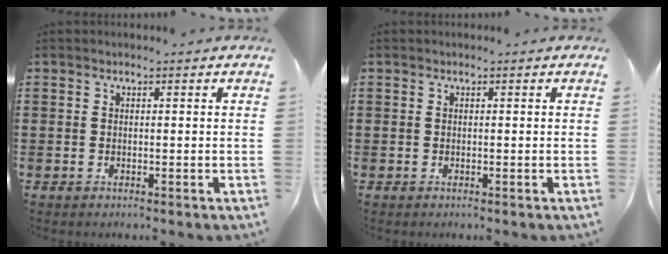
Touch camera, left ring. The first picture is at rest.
{"total": 0.0}